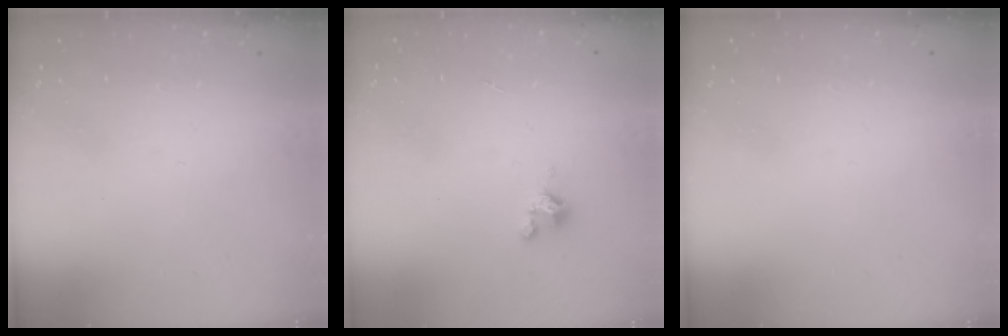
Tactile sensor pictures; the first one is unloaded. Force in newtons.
{"total": 1.8, "press": 1.7, "slide": 0.4}
{"total": 0.0}